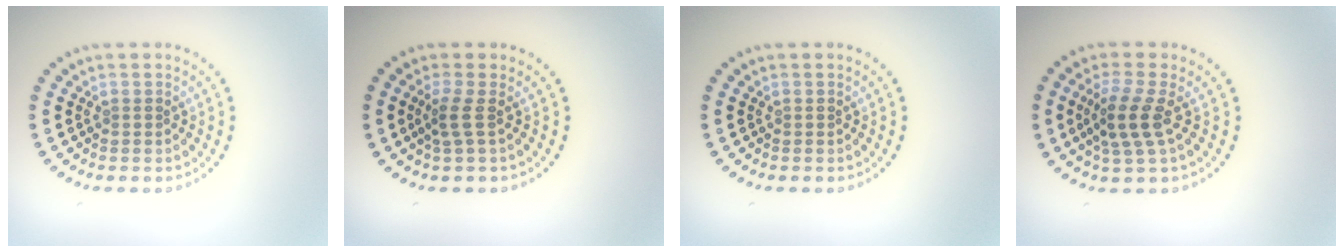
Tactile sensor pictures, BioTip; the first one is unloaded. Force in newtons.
{"total": 1.8, "press": 1.1, "slide": 1.4}
{"total": 0.0}
{"total": 3.4, "press": 2.9, "slide": 1.8}